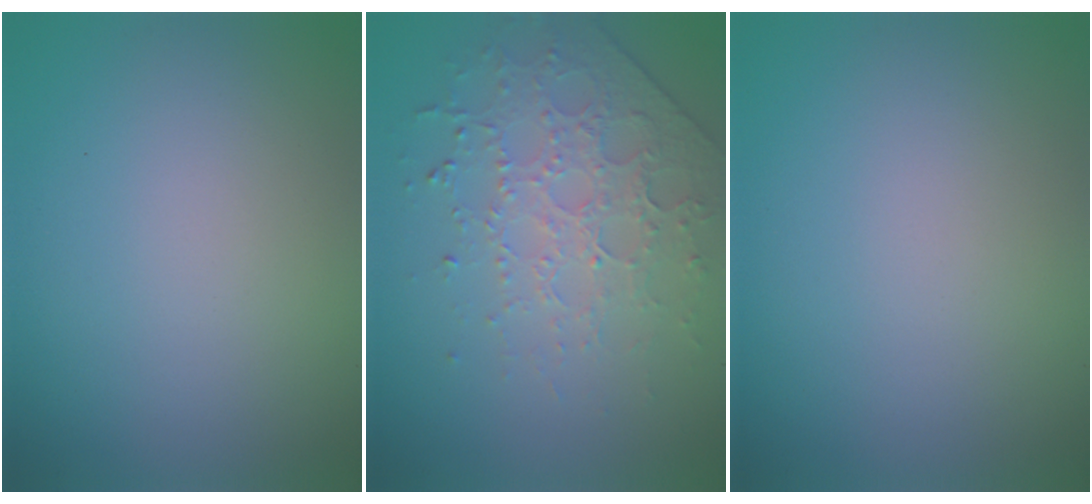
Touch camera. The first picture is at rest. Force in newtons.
{"total": 4.1, "press": 3.3, "slide": 2.4}
{"total": 0.0}